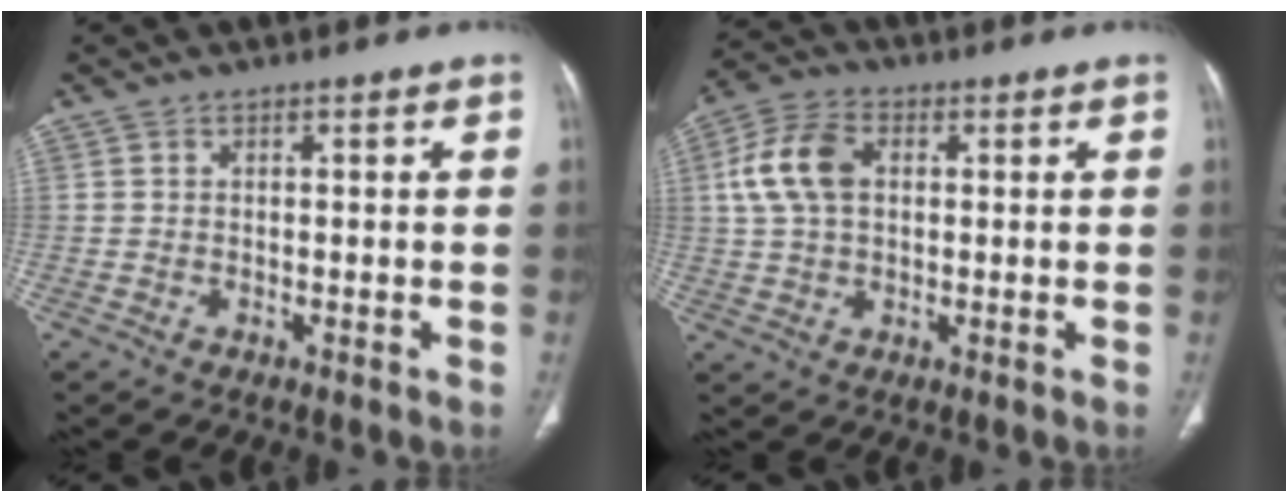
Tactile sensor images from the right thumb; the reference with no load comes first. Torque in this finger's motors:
{"motor_torque": [-0.02, 0.11, 0.33, -0.30, 0.17]}